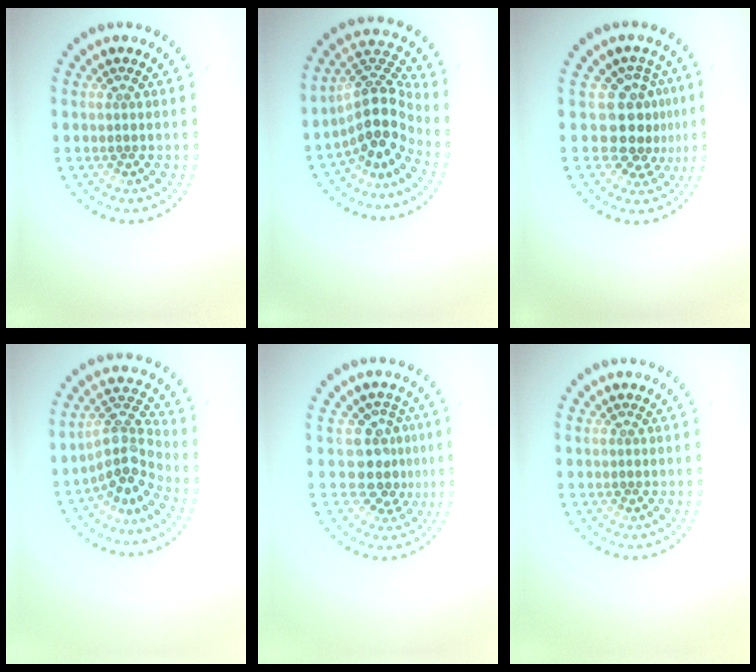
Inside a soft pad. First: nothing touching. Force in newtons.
{"total": 4.9, "press": 3.6, "slide": 3.3}
{"total": 3.9, "press": 3.0, "slide": 2.5}
{"total": 4.0, "press": 2.8, "slide": 2.8}
{"total": 3.3, "press": 2.5, "slide": 2.1}
{"total": 0.0}